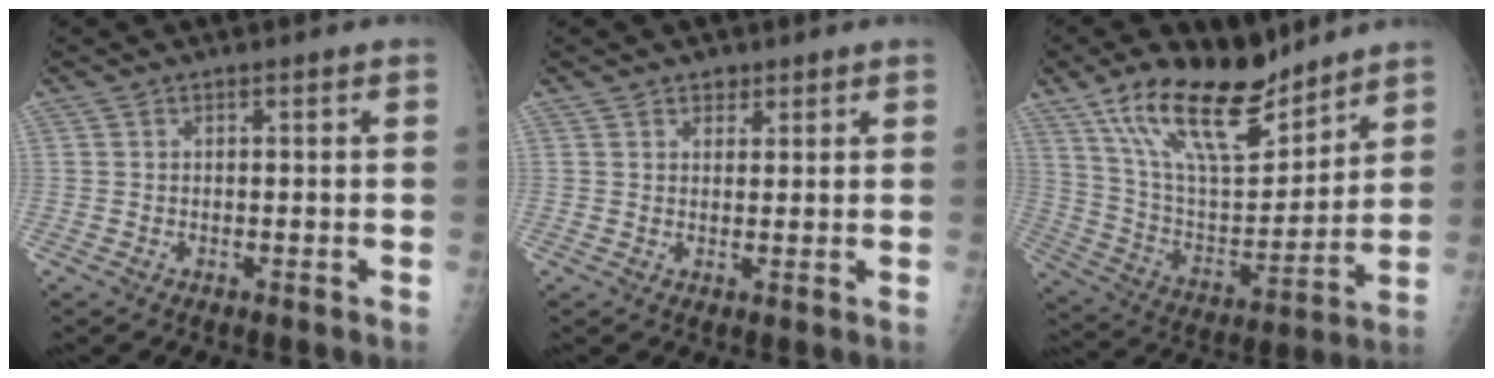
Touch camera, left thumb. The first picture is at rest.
{"total": 2.2, "force": [1.5, 1.5, 0.6], "torque": [0.007, -0.008, 0.019]}
{"total": 20.1, "force": [14.3, 7.7, 11.8], "torque": [-0.170, -0.073, 0.262]}